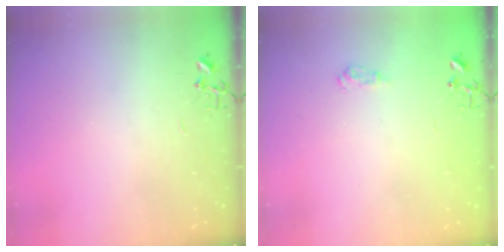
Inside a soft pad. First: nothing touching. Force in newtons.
{"total": 7.5, "press": 7.4, "slide": 0.9}